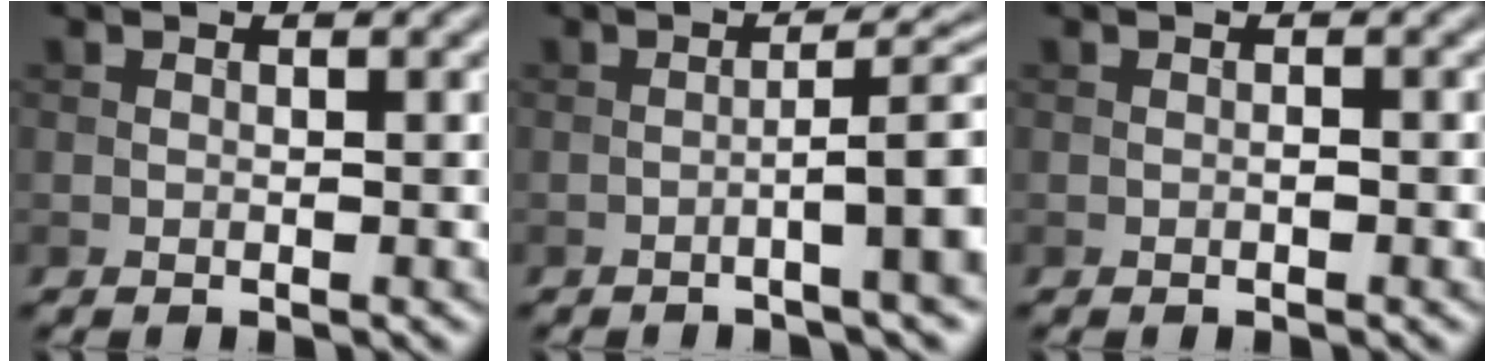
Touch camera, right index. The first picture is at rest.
{"total": 6.0, "force": [-1.8, 1.0, 5.6], "torque": [-0.074, 0.013, -0.032]}
{"total": 0.5, "force": [-0.3, 0.1, 0.4], "torque": [-0.007, 0.002, -0.004]}